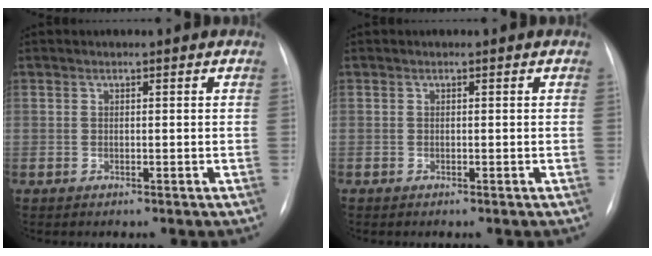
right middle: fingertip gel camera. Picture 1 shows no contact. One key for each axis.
{"total": 0.0}